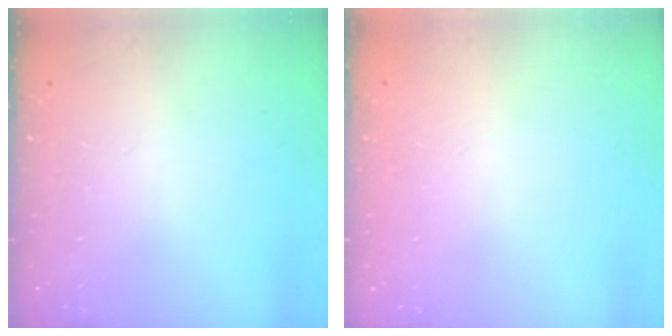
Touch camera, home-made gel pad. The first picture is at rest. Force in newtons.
{"total": 0.0}